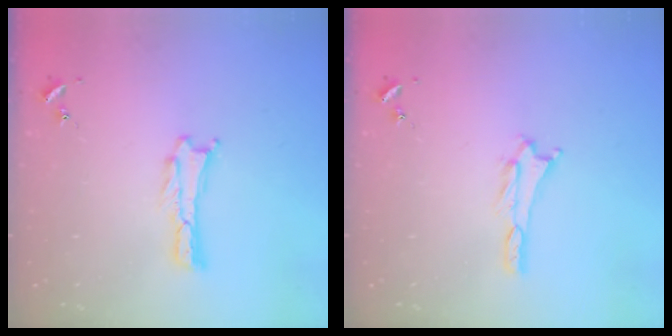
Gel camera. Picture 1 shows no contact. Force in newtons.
{"total": 0.7, "press": 0.7, "slide": 0.2}